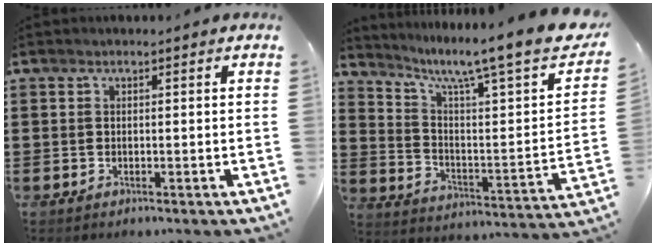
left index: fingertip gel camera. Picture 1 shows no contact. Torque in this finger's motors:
{"motor_torque": [2.14, 0.00, 0.36, 0.16]}